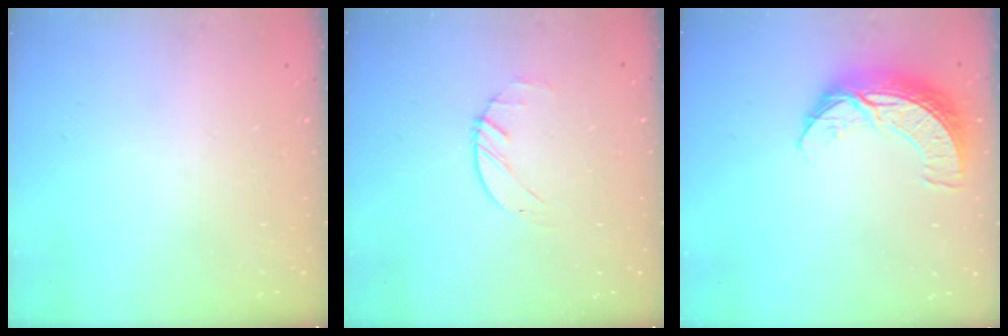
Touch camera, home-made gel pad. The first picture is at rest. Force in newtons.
{"total": 1.4, "press": 1.3, "slide": 0.2}
{"total": 10.3, "press": 10.2, "slide": 0.7}